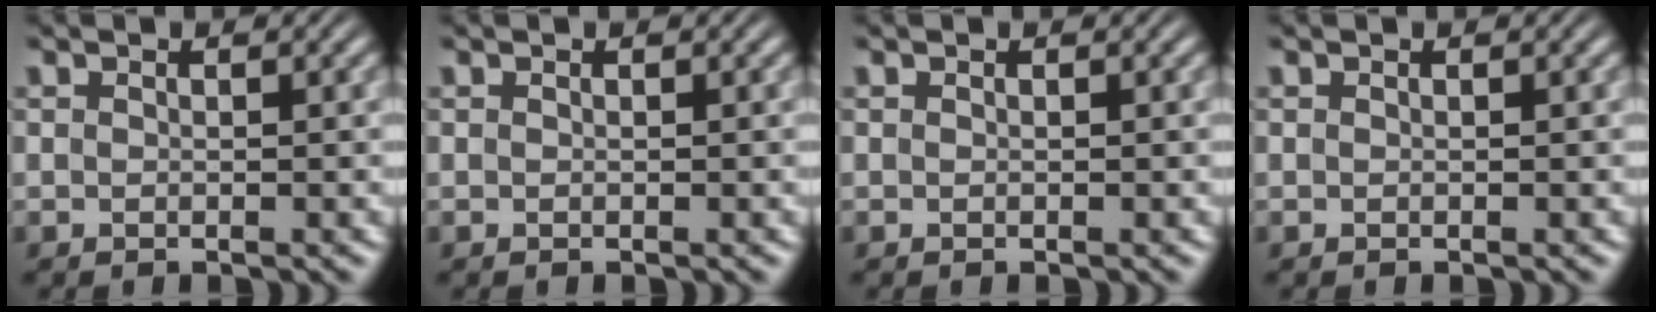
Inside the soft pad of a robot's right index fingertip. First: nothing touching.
{"total": 0.0}
{"total": 0.0}
{"total": 0.0}